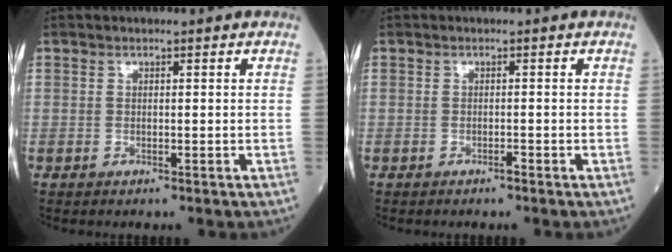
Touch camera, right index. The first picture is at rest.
{"total": 0.6, "force": [-0.5, 0.0, 0.3], "torque": [-0.006, 0.000, -0.009]}